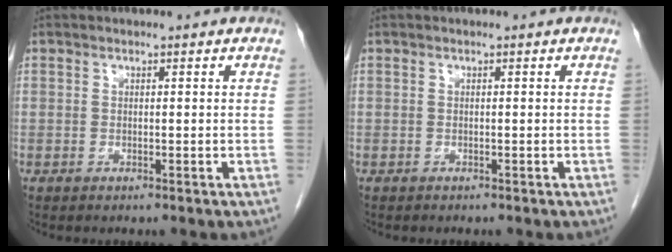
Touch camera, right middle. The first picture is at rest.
{"total": 0.0}